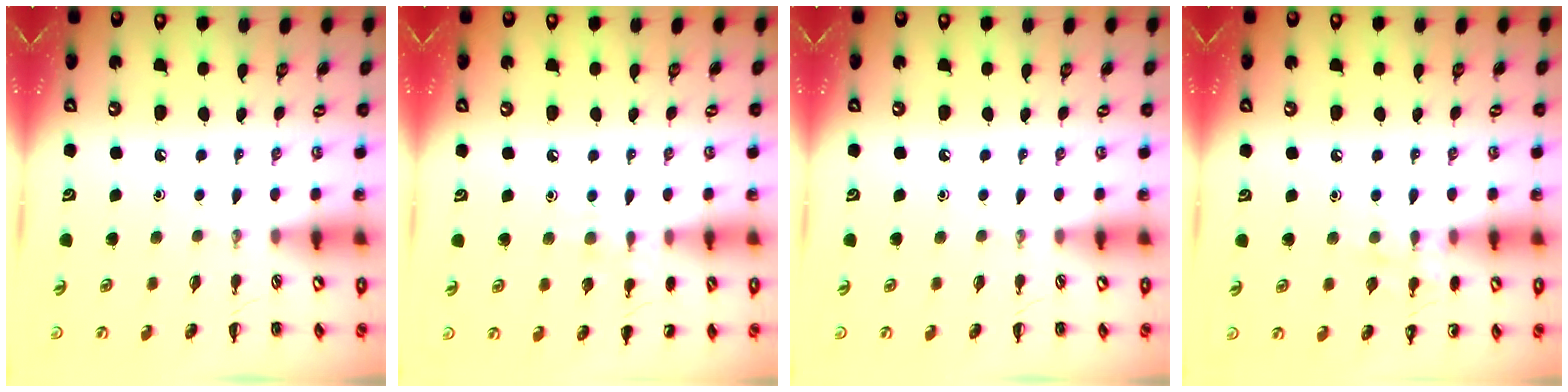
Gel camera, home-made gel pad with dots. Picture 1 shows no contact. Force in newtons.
{"total": 7.2, "press": 7.0, "slide": 1.7}
{"total": 0.0}
{"total": 7.4, "press": 7.2, "slide": 1.7}